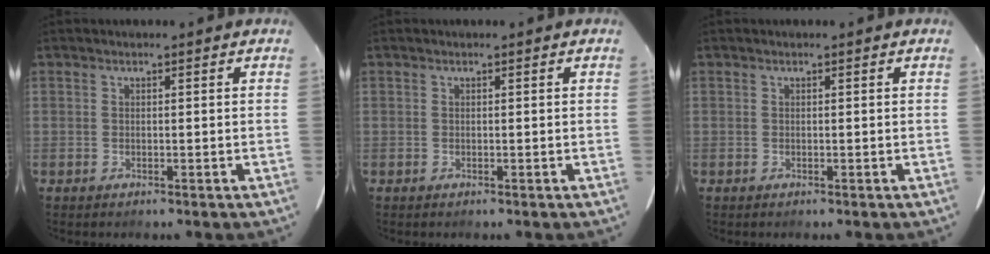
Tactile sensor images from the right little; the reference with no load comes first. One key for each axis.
{"total": 0.0}
{"total": 0.0}